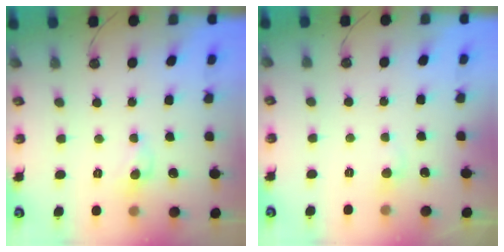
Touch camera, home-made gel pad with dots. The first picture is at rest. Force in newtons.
{"total": 1.0, "press": 0.8, "slide": 0.7}